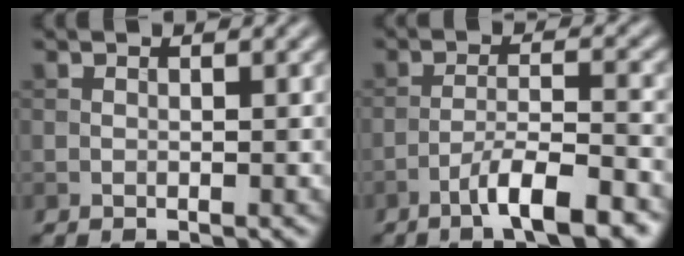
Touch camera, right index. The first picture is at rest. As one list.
[{"total": 6.2, "force": [-4.1, 1.0, 4.6], "torque": [-0.072, 0.007, -0.069]}]